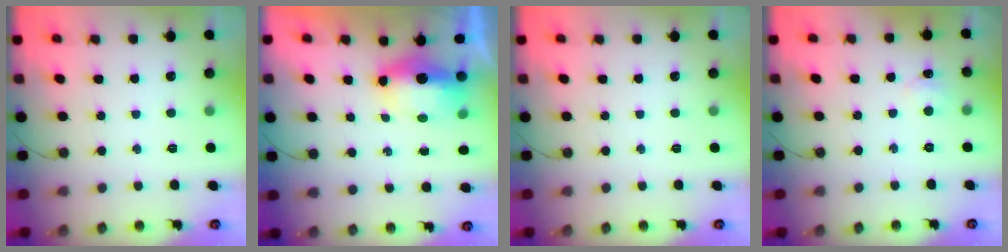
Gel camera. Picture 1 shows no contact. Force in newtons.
{"total": 15.3, "press": 9.2, "slide": 12.2}
{"total": 0.0}
{"total": 5.0, "press": 5.0, "slide": 0.7}